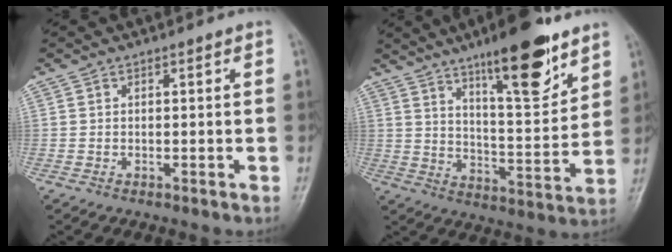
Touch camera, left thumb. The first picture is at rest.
{"total": 16.6, "force": [10.7, 4.4, 12.0], "torque": [-0.155, -0.066, 0.174]}